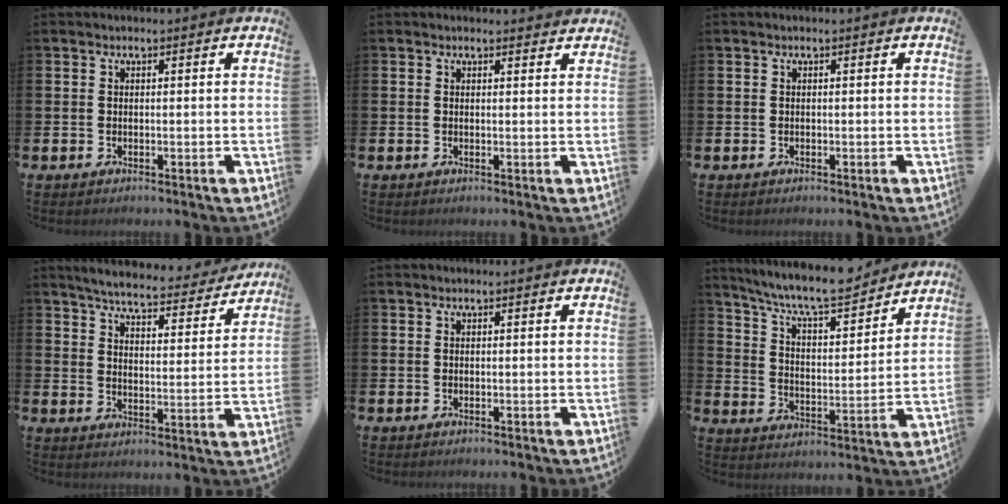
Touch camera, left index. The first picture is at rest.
{"total": 0.8, "force": [0.8, 0.2, 0.1], "torque": [0.005, 0.000, 0.013]}
{"total": 0.0}
{"total": 5.8, "force": [5.5, 0.7, 1.7], "torque": [-0.052, -0.036, 0.091]}
{"total": 0.0}
{"total": 9.2, "force": [8.5, 1.3, 3.1], "torque": [-0.092, -0.059, 0.149]}